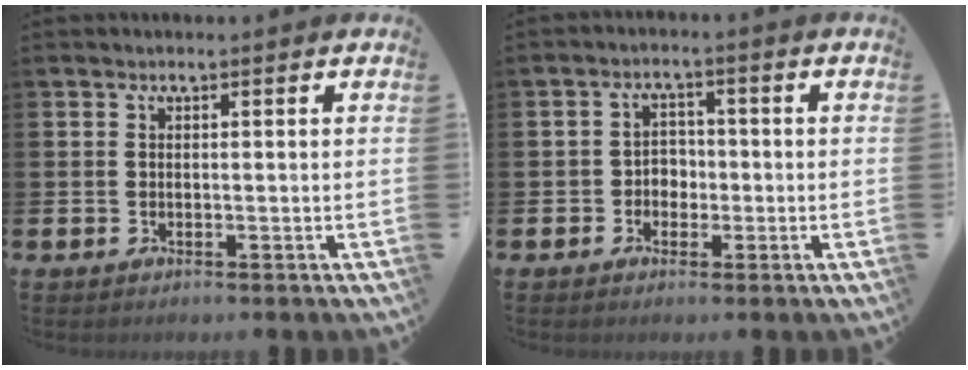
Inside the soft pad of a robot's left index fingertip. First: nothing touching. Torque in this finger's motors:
{"motor_torque": [0.11, 0.12, 0.01, 0.03]}